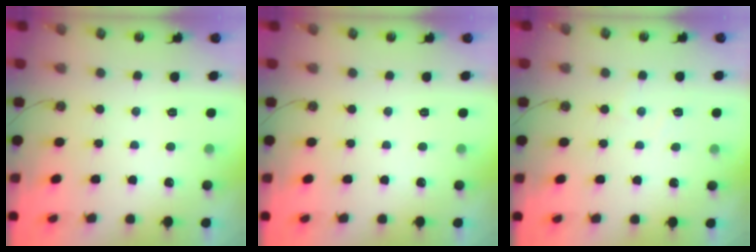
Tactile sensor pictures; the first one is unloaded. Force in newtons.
{"total": 0.0}
{"total": 4.5, "press": 4.4, "slide": 0.7}